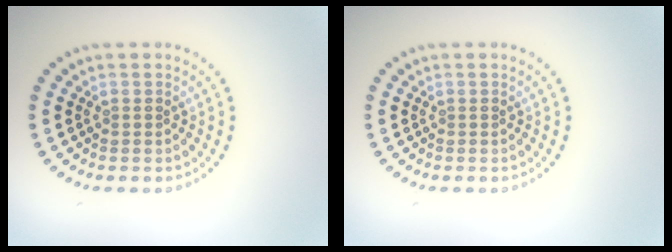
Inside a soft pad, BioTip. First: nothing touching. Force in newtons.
{"total": 0.0}